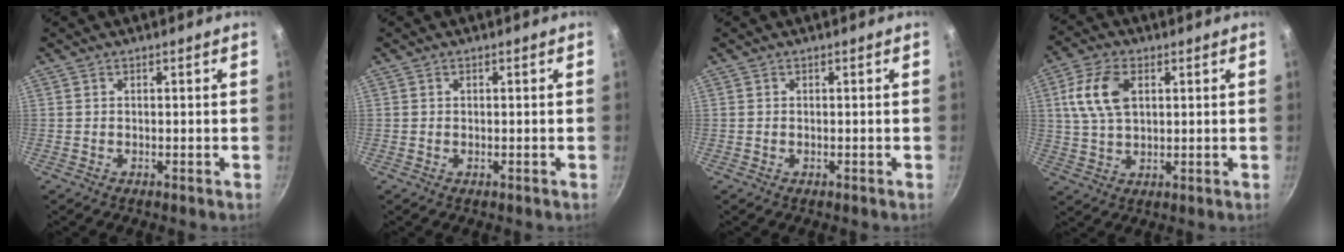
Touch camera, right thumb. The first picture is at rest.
{"total": 0.0}
{"total": 0.0}
{"total": 10.0, "force": [2.8, 5.9, 7.6], "torque": [-0.140, 0.003, 0.050]}